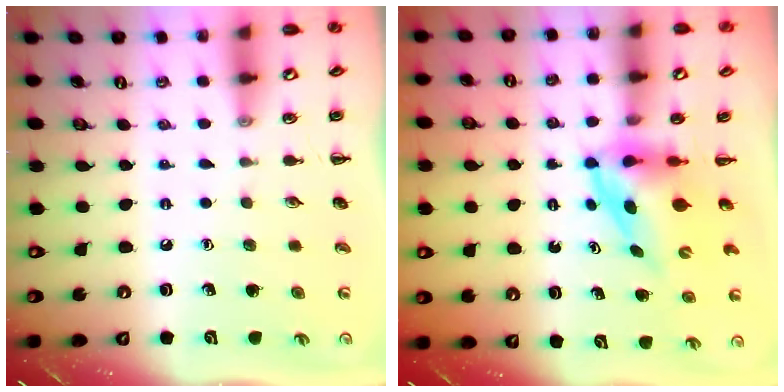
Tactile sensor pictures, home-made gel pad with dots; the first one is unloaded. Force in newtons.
{"total": 3.7, "press": 3.6, "slide": 0.6}